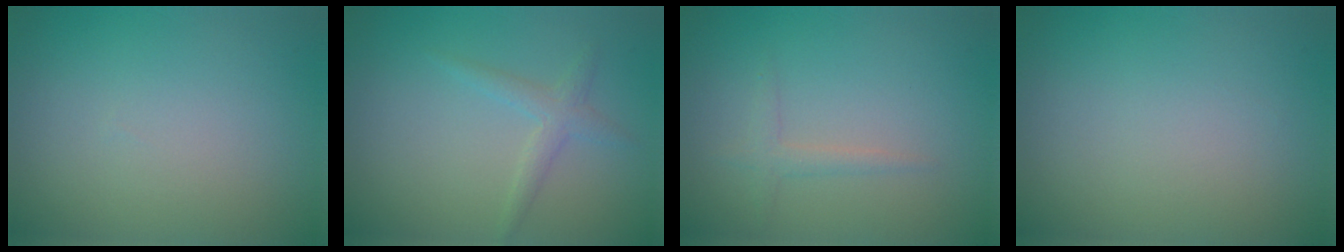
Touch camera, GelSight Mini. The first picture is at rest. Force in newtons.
{"total": 1.7, "press": 1.7, "slide": 0.0}
{"total": 1.3, "press": 1.3, "slide": 0.1}
{"total": 0.0}